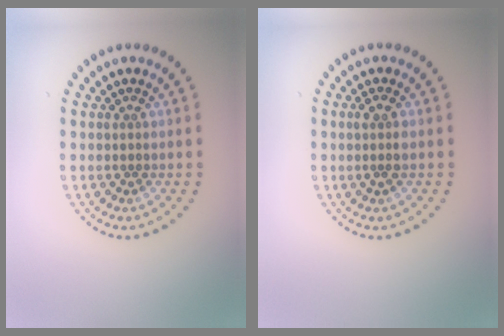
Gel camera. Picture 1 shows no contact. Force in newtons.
{"total": 1.5, "press": 1.2, "slide": 0.9}